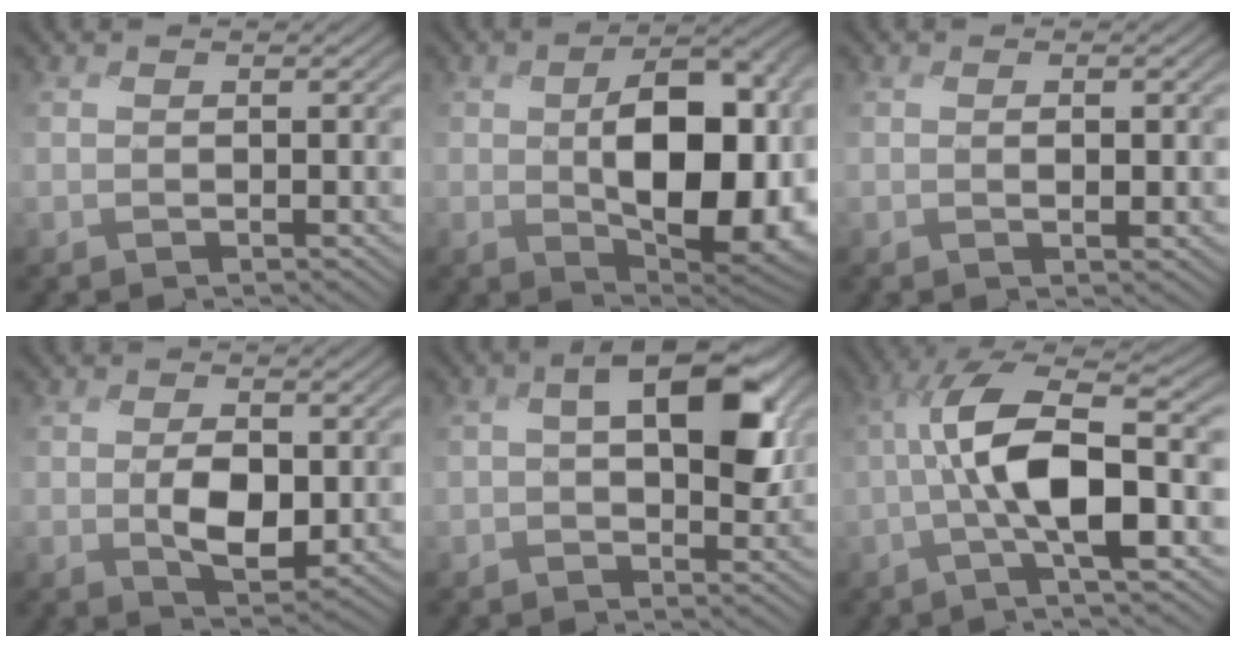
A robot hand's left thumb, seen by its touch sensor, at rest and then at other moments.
{"total": 13.1, "force": [-0.6, 7.1, 11.0], "torque": [-0.165, -0.016, 0.005]}
{"total": 1.2, "force": [-0.1, 0.2, 1.2], "torque": [-0.019, -0.002, -0.002]}
{"total": 5.0, "force": [-0.3, 2.8, 4.1], "torque": [-0.077, -0.012, -0.001]}
{"total": 9.4, "force": [2.0, 4.9, 7.7], "torque": [-0.128, 0.001, 0.028]}
{"total": 10.2, "force": [-1.1, 2.6, 9.8], "torque": [-0.184, 0.015, -0.033]}